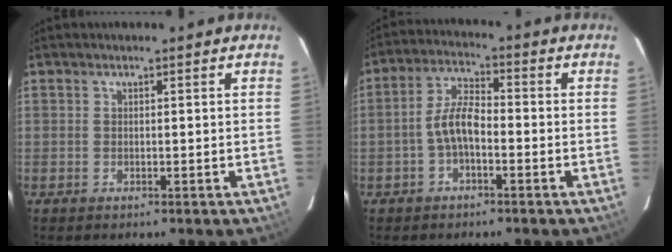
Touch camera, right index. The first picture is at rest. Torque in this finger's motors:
{"motor_torque": [0.87, -0.35, 0.41, 0.12]}